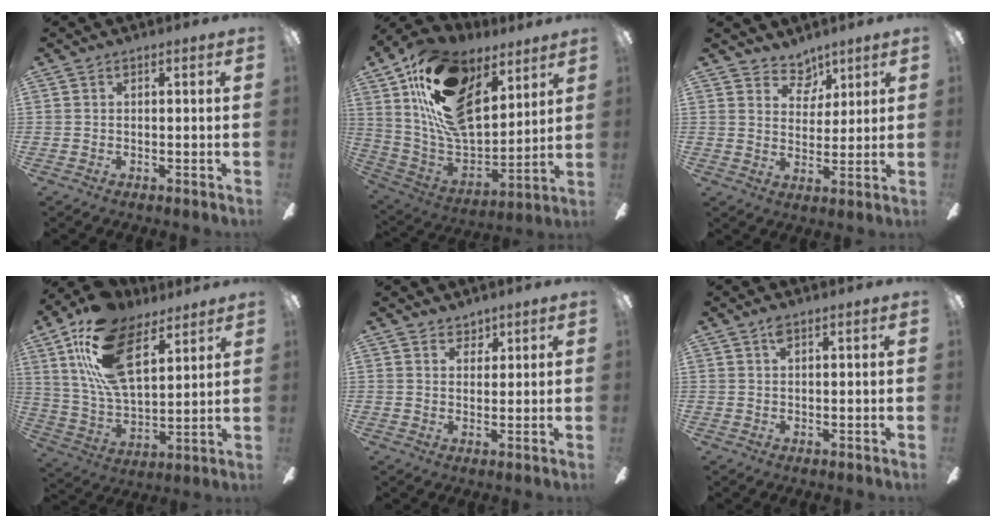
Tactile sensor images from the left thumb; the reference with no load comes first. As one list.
[{"total": 24.0, "force": [11.7, 13.5, 16.0], "torque": [-0.312, -0.053, 0.211]}, {"total": 6.4, "force": [4.9, 3.9, 1.5], "torque": [-0.016, -0.031, 0.089]}, {"total": 21.8, "force": [12.3, 10.8, 14.4], "torque": [-0.300, -0.041, 0.223]}, {"total": 3.5, "force": [2.8, 2.1, 0.2], "torque": [0.003, -0.012, 0.050]}, {"total": 1.8, "force": [1.1, 0.8, 1.2], "torque": [-0.027, 0.002, 0.020]}]